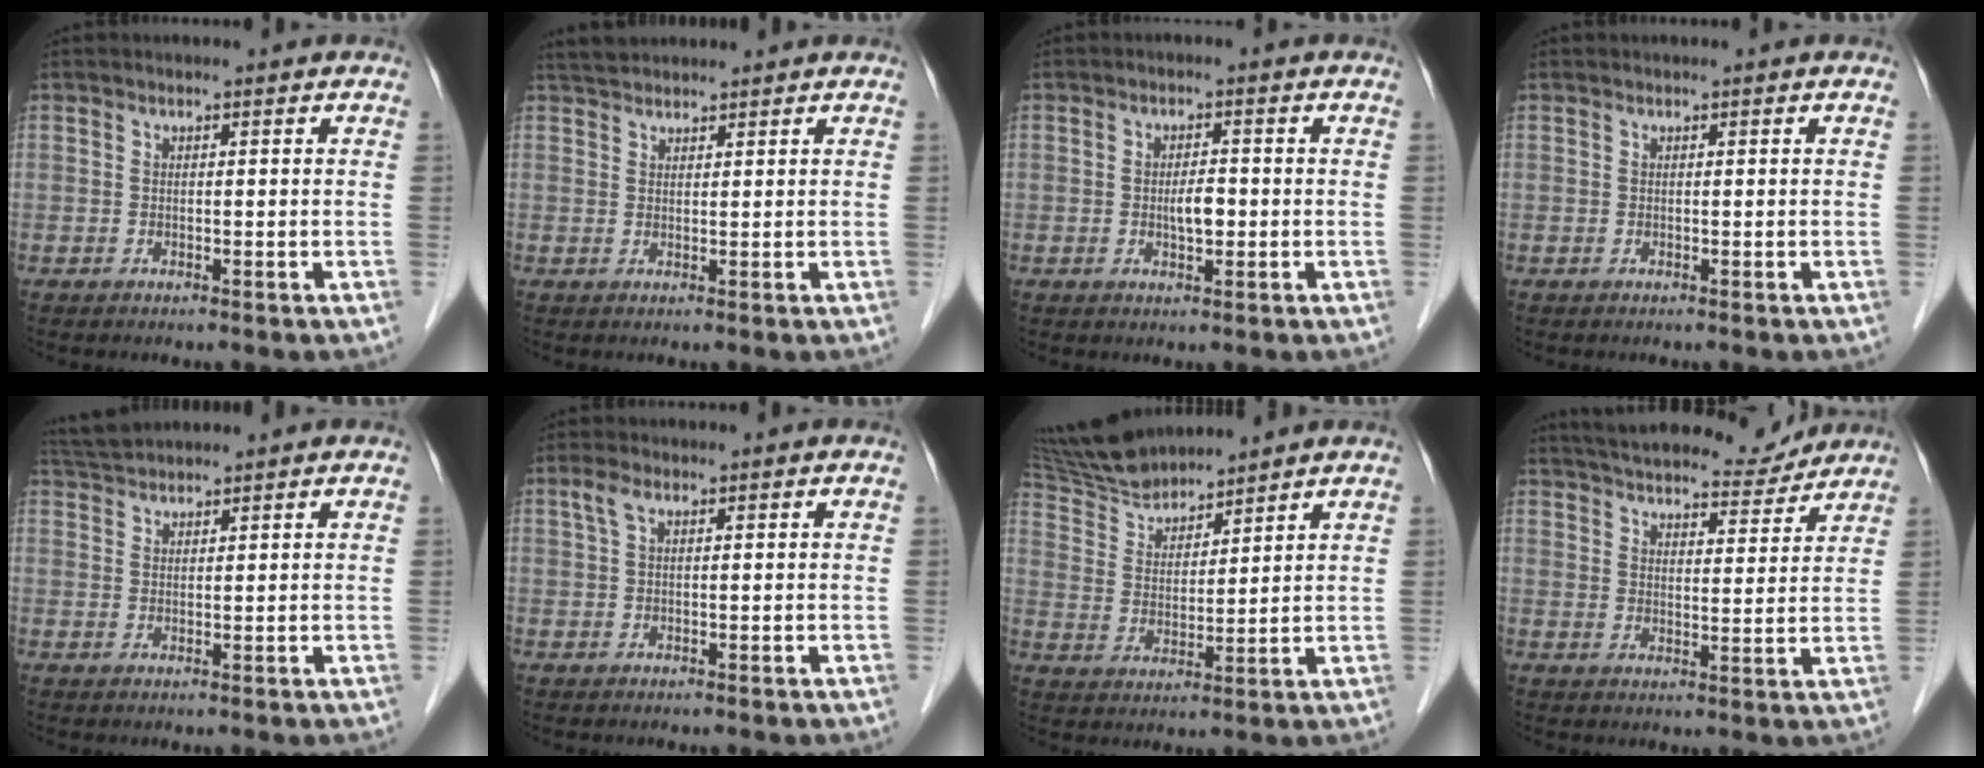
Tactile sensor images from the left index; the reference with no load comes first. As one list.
[{"total": 3.3, "force": [3.1, 0.8, 0.7], "torque": [-0.013, 0.024, 0.057]}, {"total": 2.9, "force": [-0.4, 1.1, 2.7], "torque": [-0.048, 0.002, -0.005]}, {"total": 0.0}, {"total": 3.5, "force": [3.4, 0.0, 0.4], "torque": [-0.018, 0.024, 0.072]}, {"total": 1.8, "force": [0.8, 0.8, 1.5], "torque": [-0.039, 0.017, 0.017]}, {"total": 9.5, "force": [9.2, 1.2, 2.0], "torque": [-0.057, 0.017, 0.186]}, {"total": 15.6, "force": [14.5, 2.8, 4.9], "torque": [-0.074, 0.009, 0.205]}]